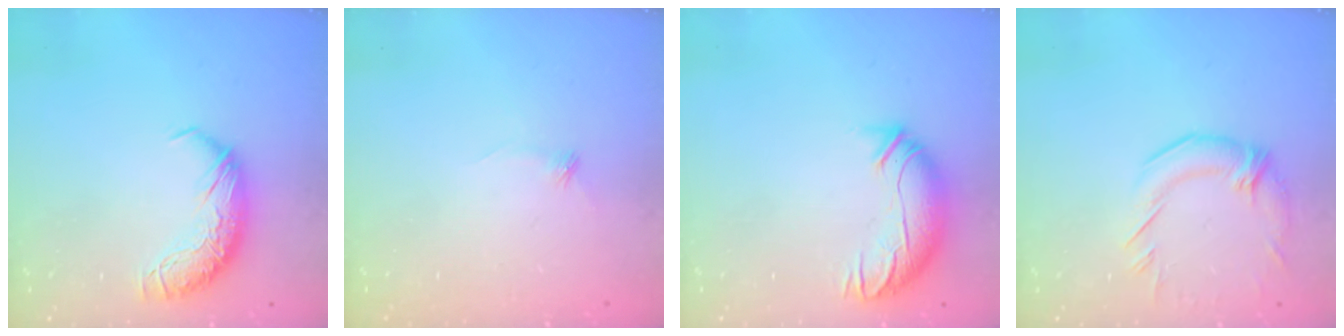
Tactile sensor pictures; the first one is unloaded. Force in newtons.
{"total": 8.7, "press": 8.7, "slide": 0.4}
{"total": 3.5, "press": 2.3, "slide": 2.6}
{"total": 2.1, "press": 1.4, "slide": 1.6}